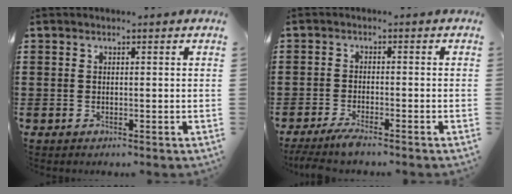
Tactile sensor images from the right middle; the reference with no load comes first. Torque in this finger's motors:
{"motor_torque": [1.25, 0.36, 0.12, 0.09]}